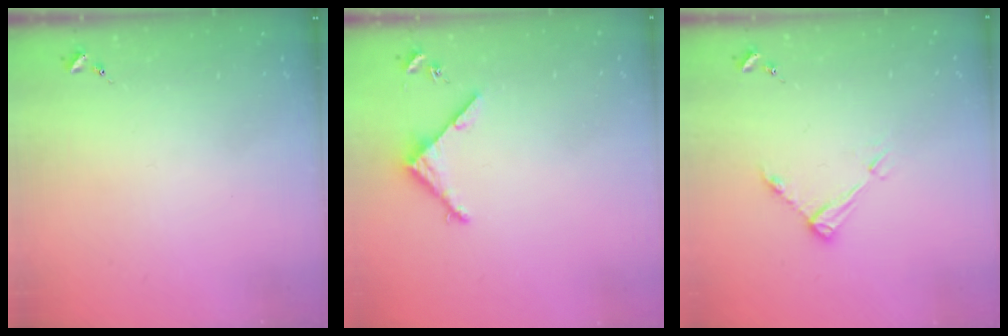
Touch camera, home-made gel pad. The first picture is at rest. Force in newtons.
{"total": 3.6, "press": 3.6, "slide": 0.3}
{"total": 6.5, "press": 6.4, "slide": 0.5}